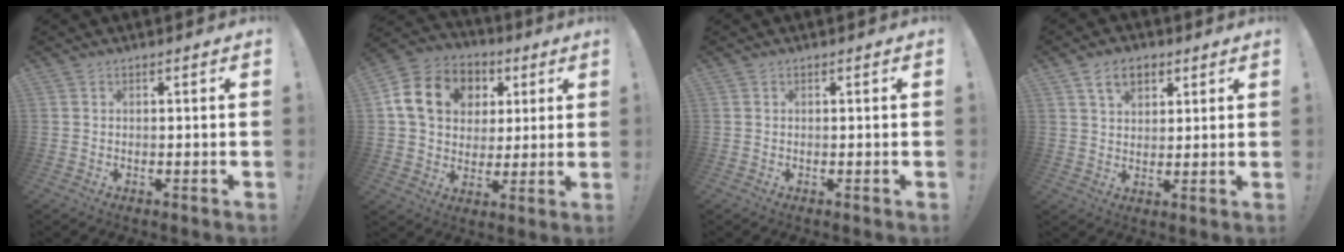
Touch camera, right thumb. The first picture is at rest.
{"total": 16.6, "force": [5.4, 13.2, 8.6], "torque": [-0.128, -0.001, 0.112]}
{"total": 0.0}
{"total": 7.6, "force": [4.1, 4.9, 4.1], "torque": [-0.071, -0.004, 0.077]}